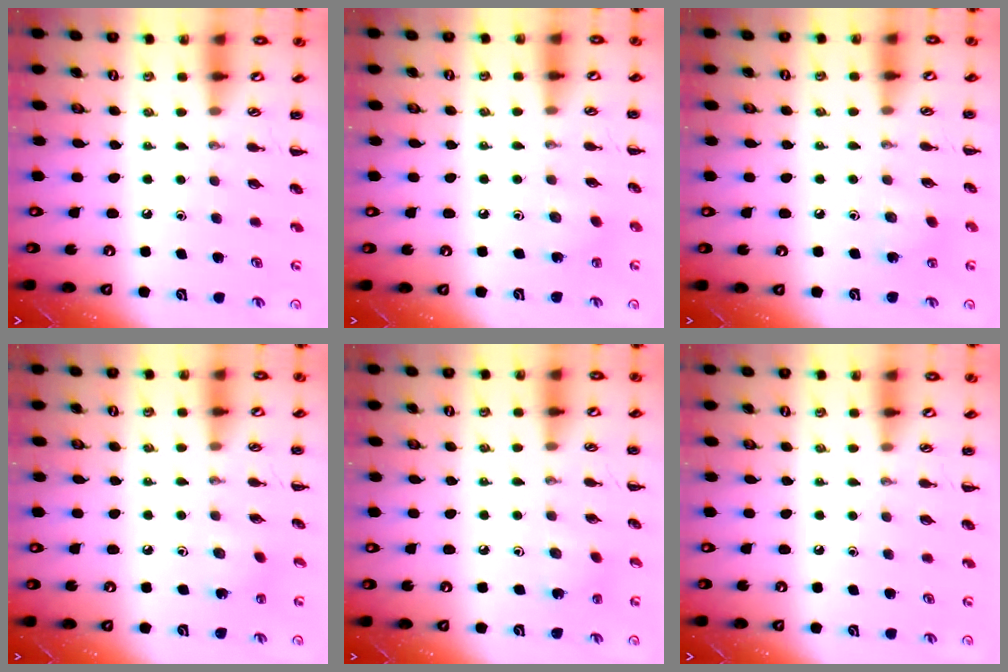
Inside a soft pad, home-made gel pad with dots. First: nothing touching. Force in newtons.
{"total": 2.4, "press": 2.2, "slide": 0.8}
{"total": 3.7, "press": 3.5, "slide": 1.2}
{"total": 2.5, "press": 2.4, "slide": 0.8}
{"total": 1.8, "press": 1.6, "slide": 0.6}
{"total": 0.0}